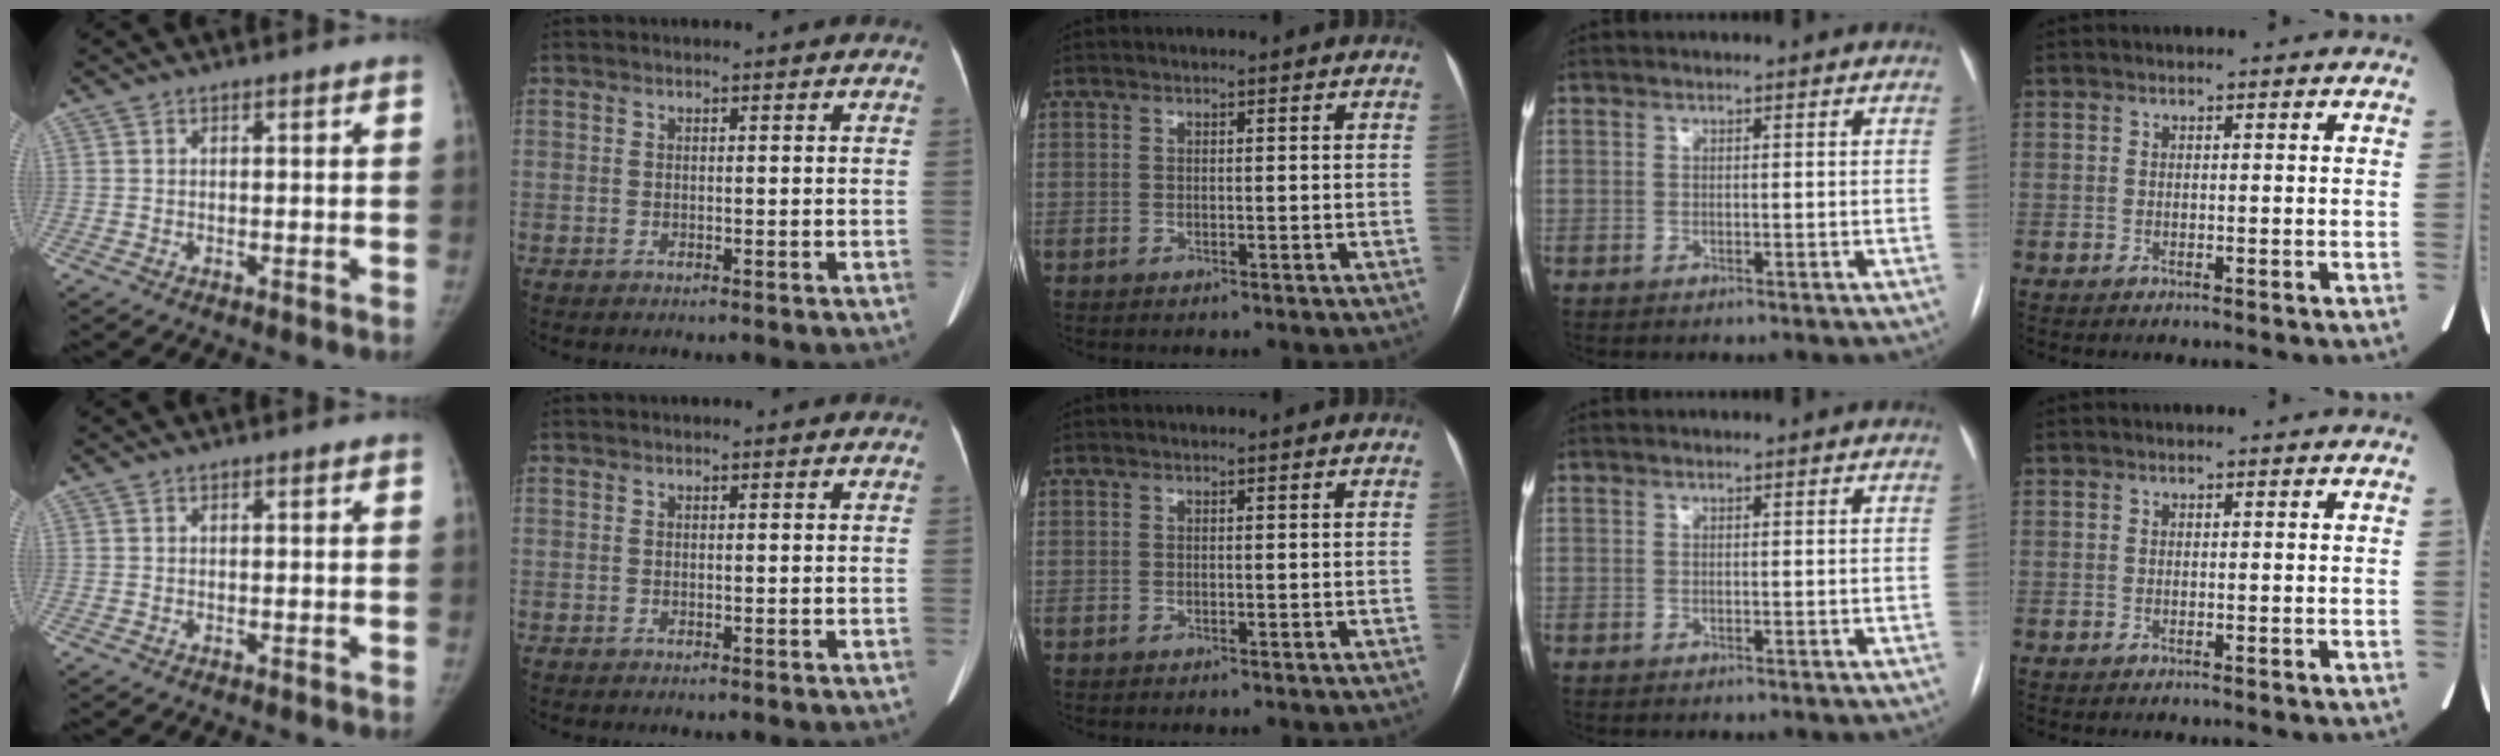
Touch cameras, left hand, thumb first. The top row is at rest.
{}